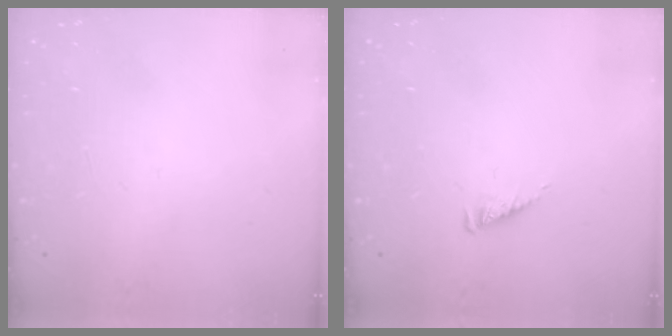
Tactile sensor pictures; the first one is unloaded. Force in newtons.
{"total": 2.5, "press": 2.4, "slide": 0.4}